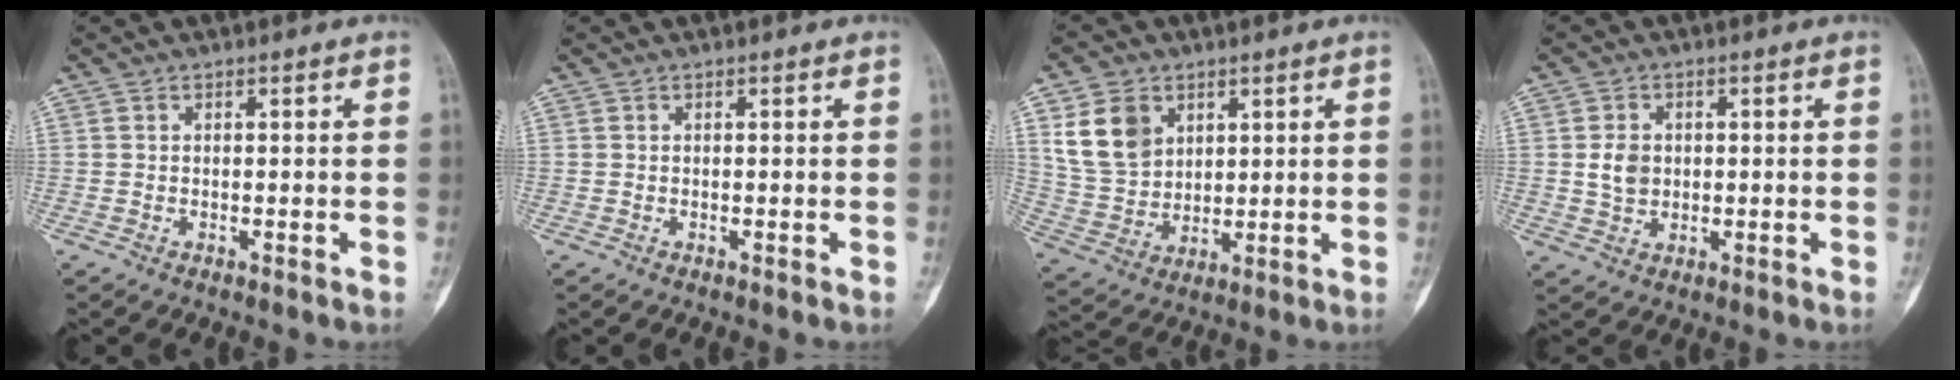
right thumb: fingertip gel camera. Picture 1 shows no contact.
{"total": 0.0}
{"total": 11.1, "force": [4.6, 8.4, 5.7], "torque": [-0.087, -0.018, 0.102]}
{"total": 4.3, "force": [0.4, 3.5, 2.6], "torque": [-0.033, -0.002, 0.010]}